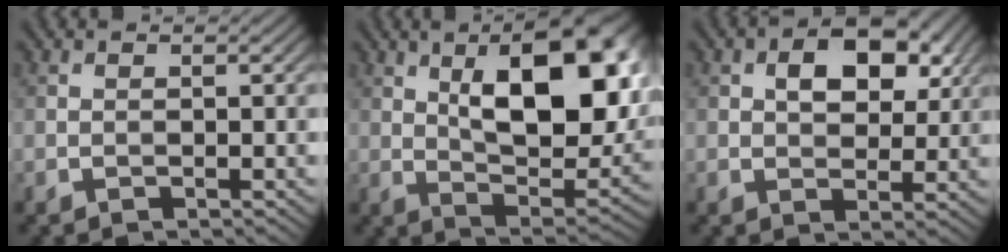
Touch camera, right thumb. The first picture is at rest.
{"total": 16.9, "force": [5.2, 8.0, 14.0], "torque": [-0.196, 0.017, 0.072]}
{"total": 7.2, "force": [2.5, 4.5, 5.1], "torque": [-0.080, -0.002, 0.035]}